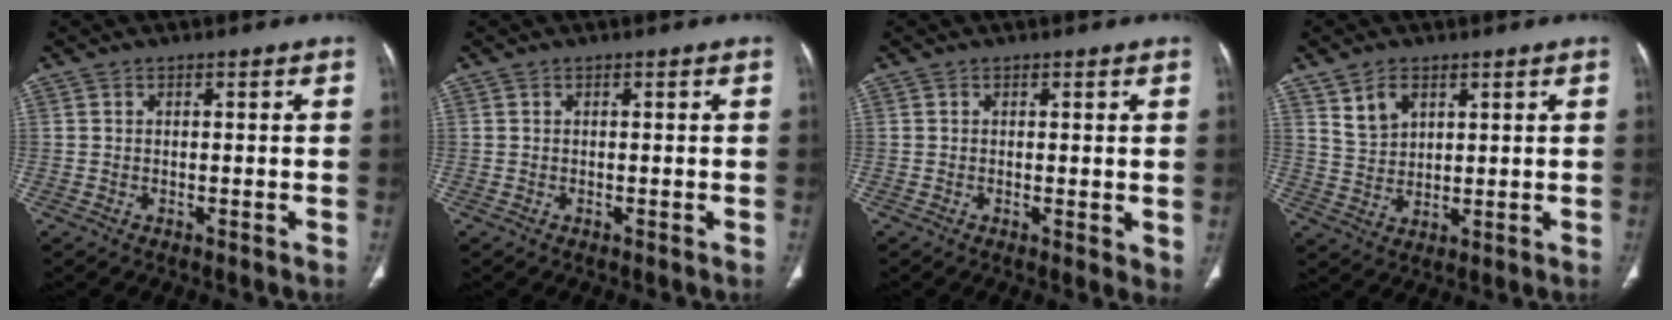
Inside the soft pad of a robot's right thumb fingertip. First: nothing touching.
{"total": 0.0}
{"total": 2.4, "force": [0.2, 0.9, 2.3], "torque": [-0.034, -0.011, 0.001]}
{"total": 5.5, "force": [3.1, 3.5, 2.9], "torque": [-0.040, -0.019, 0.067]}